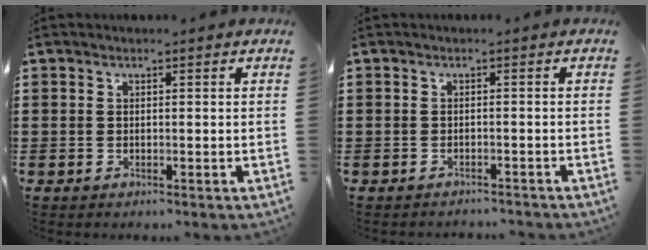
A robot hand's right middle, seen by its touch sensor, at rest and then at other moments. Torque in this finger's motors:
{"motor_torque": [-1.12, 1.01, -0.83, -0.17]}